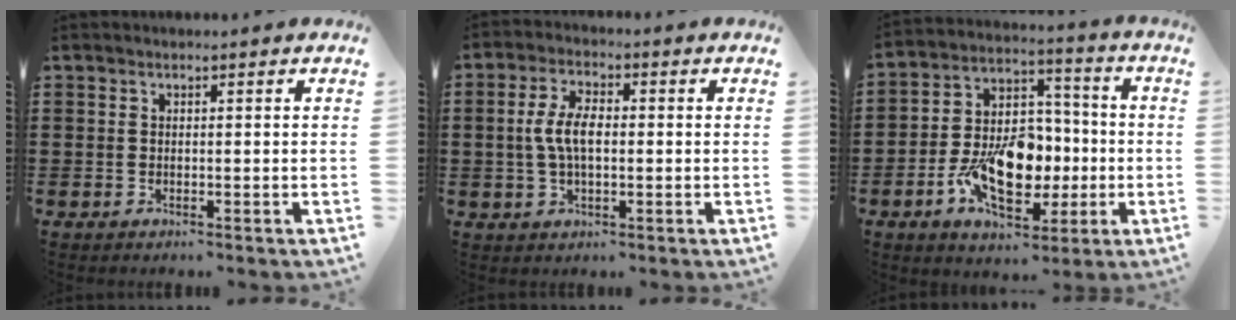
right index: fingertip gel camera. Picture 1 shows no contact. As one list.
[{"total": 6.0, "force": [0.0, 2.8, 5.4], "torque": [-0.122, 0.002, -0.008]}, {"total": 12.4, "force": [-3.2, 8.0, 8.9], "torque": [-0.178, 0.004, -0.055]}]